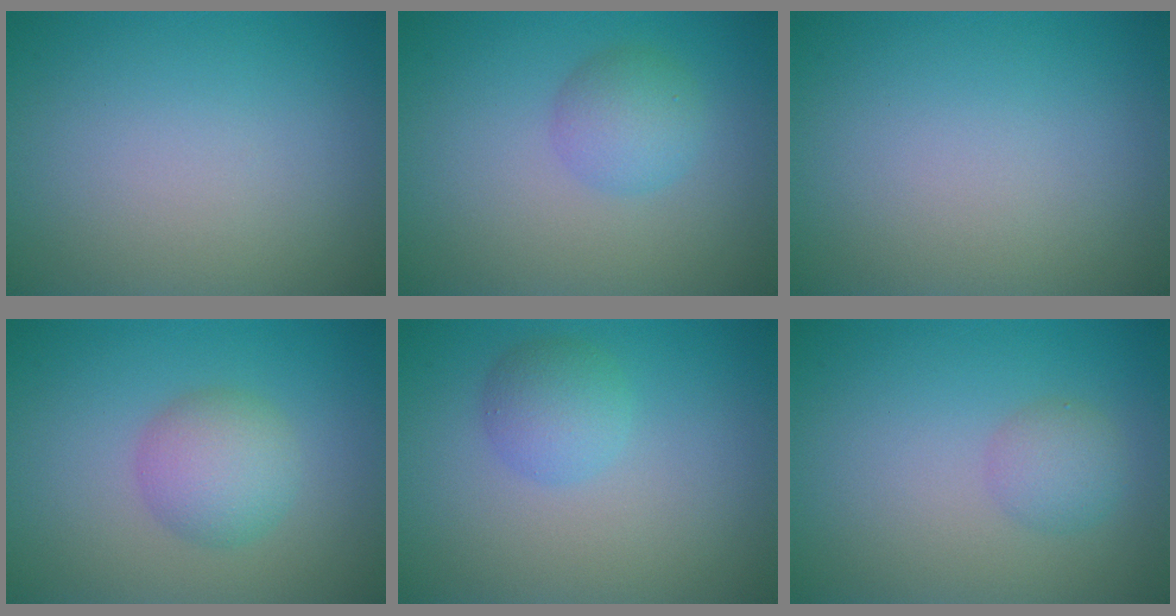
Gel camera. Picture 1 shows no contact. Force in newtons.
{"total": 2.7, "press": 2.7, "slide": 0.1}
{"total": 0.0}
{"total": 3.4, "press": 3.4, "slide": 0.1}
{"total": 2.4, "press": 2.4, "slide": 0.0}
{"total": 2.0, "press": 2.0, "slide": 0.0}